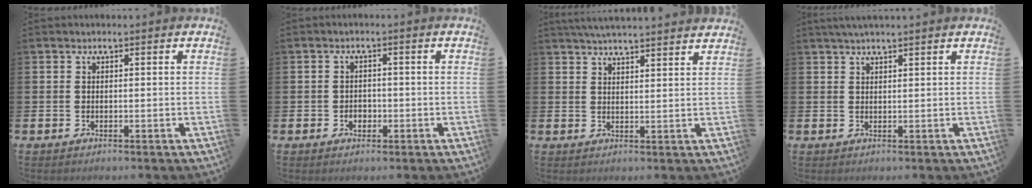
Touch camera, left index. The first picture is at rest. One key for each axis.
{"total": 1.8, "fx": -0.6, "fy": 1.5, "fz": 0.8, "tx": -0.006, "ty": 0.000, "tz": -0.017}
{"total": 4.2, "fx": 4.1, "fy": -0.2, "fz": 0.6, "tx": -0.017, "ty": -0.019, "tz": 0.073}
{"total": 1.8, "fx": 1.6, "fy": -0.1, "fz": 0.8, "tx": -0.012, "ty": 0.001, "tz": 0.029}